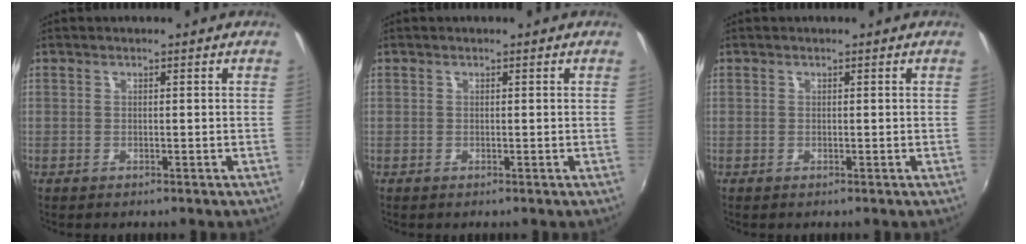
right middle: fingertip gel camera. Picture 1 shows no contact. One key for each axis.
{"total": 0.0}
{"total": 0.0}